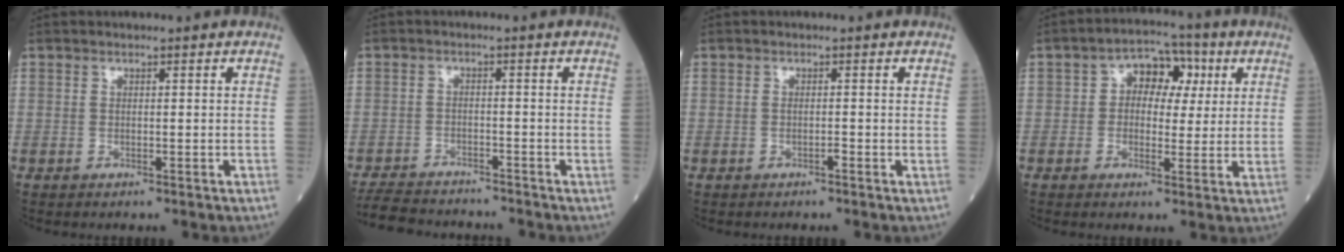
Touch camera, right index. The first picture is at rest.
{"total": 9.0, "force": [-8.4, 2.3, 2.2], "torque": [-0.035, -0.003, -0.131]}
{"total": 0.6, "force": [-0.3, 0.1, 0.5], "torque": [-0.011, 0.000, -0.005]}
{"total": 7.1, "force": [1.7, 4.6, 5.0], "torque": [-0.066, 0.029, 0.021]}